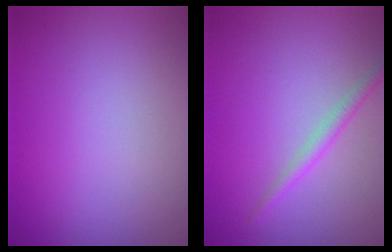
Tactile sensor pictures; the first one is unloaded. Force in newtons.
{"total": 1.6, "press": 1.6, "slide": 0.1}